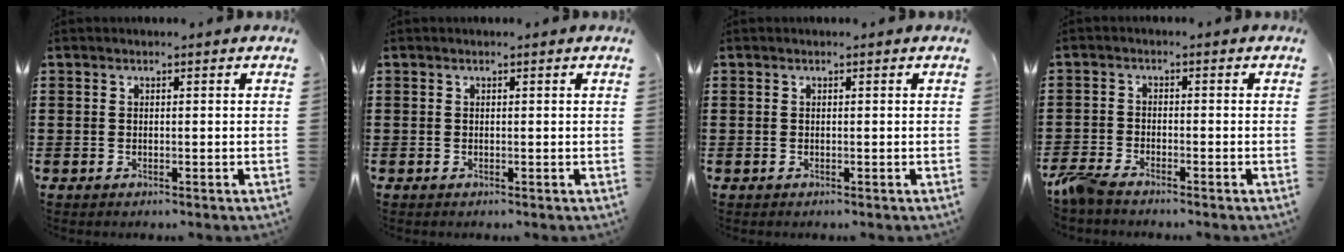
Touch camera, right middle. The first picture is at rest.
{"total": 0.0}
{"total": 0.0}
{"total": 3.1, "force": [-2.8, 0.6, 1.4], "torque": [-0.051, -0.005, -0.064]}